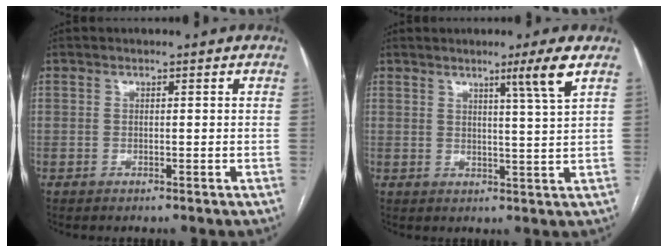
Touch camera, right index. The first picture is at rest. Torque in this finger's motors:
{"motor_torque": [0.06, 0.07, 0.07, 0.06]}